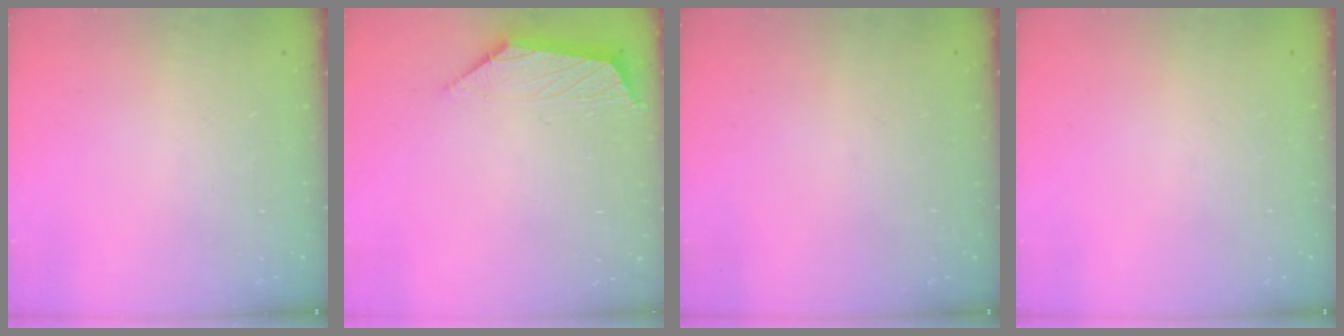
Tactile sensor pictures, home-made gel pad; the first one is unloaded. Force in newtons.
{"total": 2.9, "press": 2.8, "slide": 0.6}
{"total": 0.0}
{"total": 0.0}